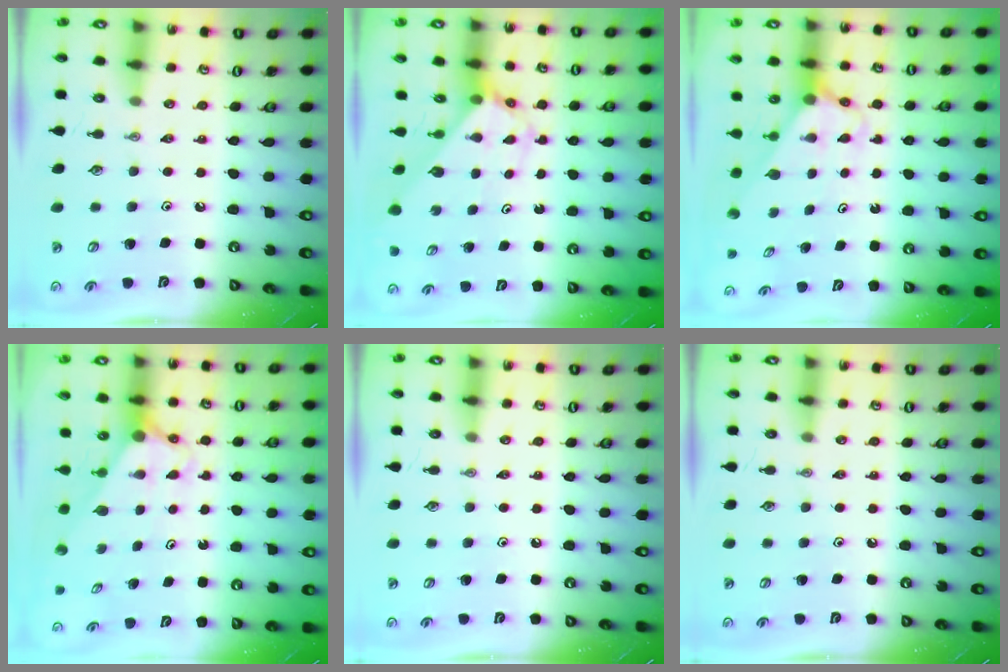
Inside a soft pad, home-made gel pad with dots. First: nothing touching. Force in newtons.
{"total": 2.9, "press": 2.9, "slide": 0.2}
{"total": 2.6, "press": 2.6, "slide": 0.2}
{"total": 2.9, "press": 2.9, "slide": 0.0}
{"total": 0.0}
{"total": 0.0}